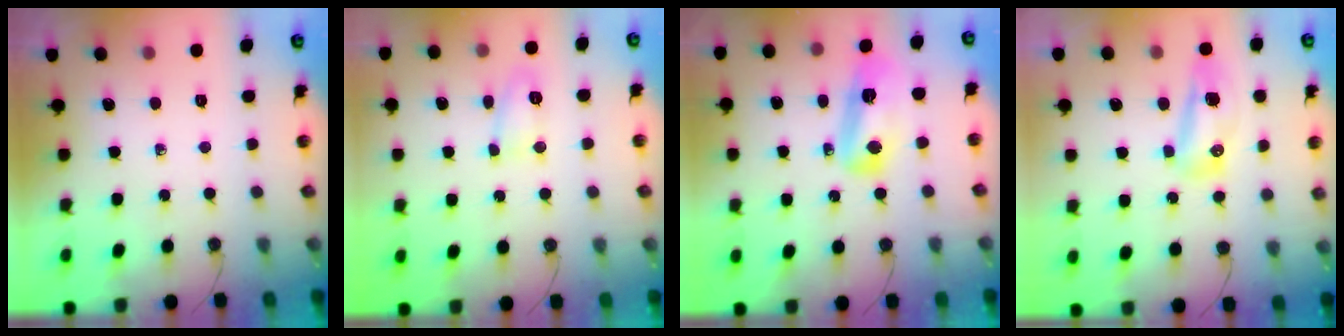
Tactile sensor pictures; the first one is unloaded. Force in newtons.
{"total": 5.9, "press": 5.9, "slide": 0.4}
{"total": 12.1, "press": 11.2, "slide": 4.8}
{"total": 23.5, "press": 13.2, "slide": 19.4}